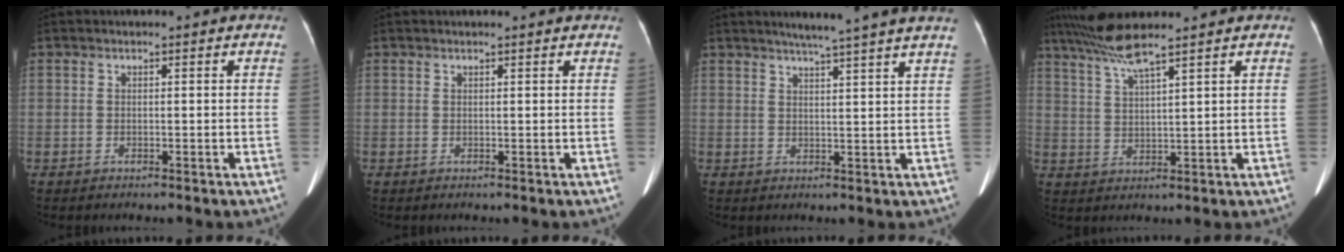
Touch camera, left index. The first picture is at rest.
{"total": 2.1, "force": [2.0, 0.0, 0.7], "torque": [-0.008, 0.011, 0.019]}
{"total": 10.0, "force": [8.3, -1.3, 5.4], "torque": [-0.071, 0.011, 0.091]}
{"total": 5.9, "force": [5.0, -1.0, 2.9], "torque": [-0.070, 0.004, 0.103]}